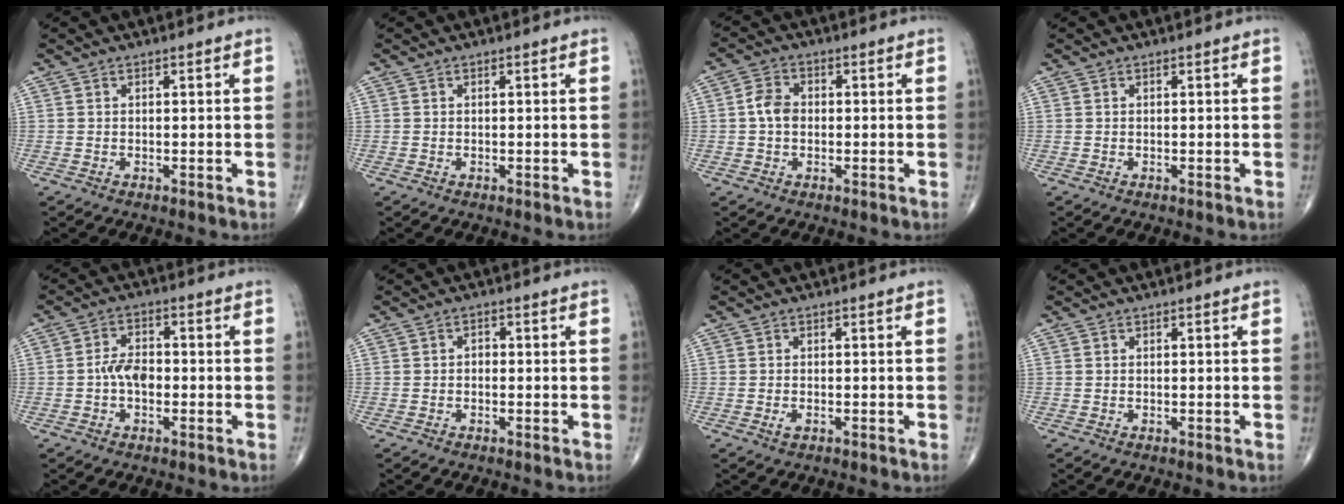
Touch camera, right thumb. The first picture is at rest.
{"total": 0.0}
{"total": 4.3, "force": [-0.1, 3.2, 2.9], "torque": [-0.051, 0.013, -0.010]}
{"total": 0.0}
{"total": 0.0}
{"total": 1.2, "force": [-0.3, 0.9, 0.7], "torque": [-0.004, 0.004, -0.010]}
{"total": 1.1, "force": [-0.4, 0.6, 0.8], "torque": [-0.019, 0.000, -0.008]}
{"total": 0.0}